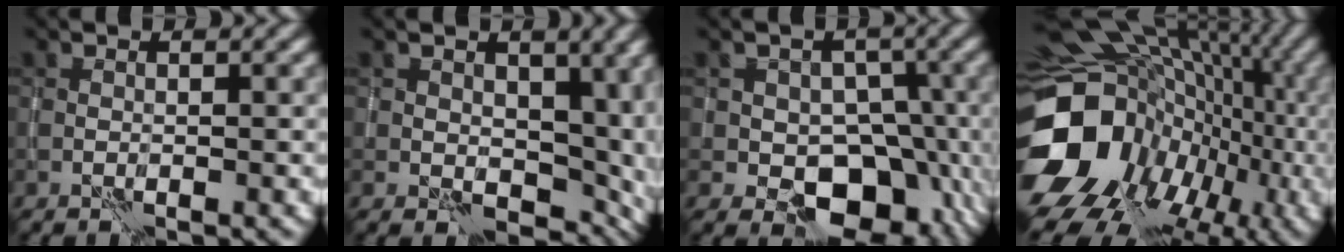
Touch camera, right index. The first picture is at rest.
{"total": 8.7, "force": [0.2, 5.9, 6.3], "torque": [-0.056, -0.019, 0.005]}
{"total": 9.1, "force": [-2.8, 6.8, 5.3], "torque": [-0.026, 0.001, -0.045]}
{"total": 16.7, "force": [-3.5, 13.4, 9.4], "torque": [-0.179, 0.000, -0.038]}